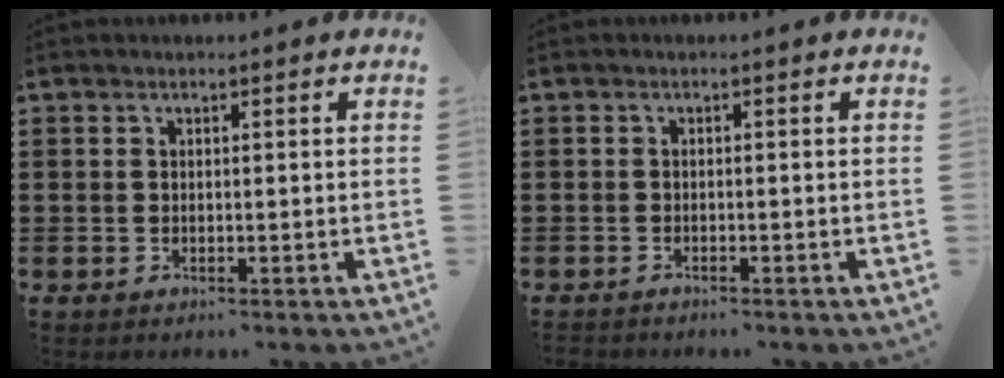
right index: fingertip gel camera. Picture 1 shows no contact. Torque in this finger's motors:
{"motor_torque": [-1.48, 0.66, -1.05, -0.10]}